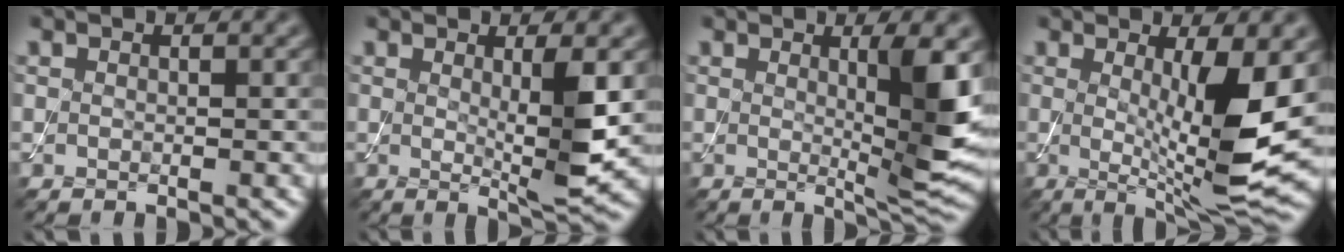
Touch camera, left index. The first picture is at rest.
{"total": 4.2, "force": [0.5, 0.6, 4.1], "torque": [-0.065, -0.013, 0.012]}
{"total": 5.9, "force": [0.9, 1.0, 5.7], "torque": [-0.079, -0.014, 0.018]}
{"total": 8.6, "force": [0.4, 1.9, 8.4], "torque": [-0.127, -0.023, 0.016]}